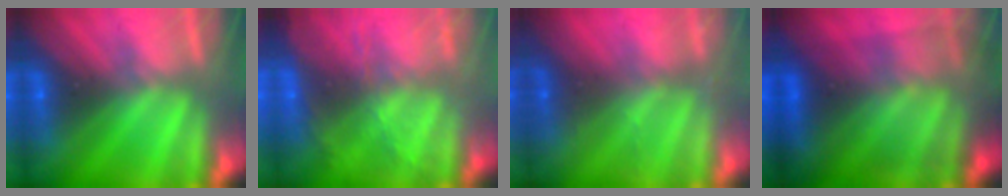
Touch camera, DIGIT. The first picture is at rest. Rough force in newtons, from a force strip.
{"total": 9.1}
{"total": 2.4}
{"total": 7.2}